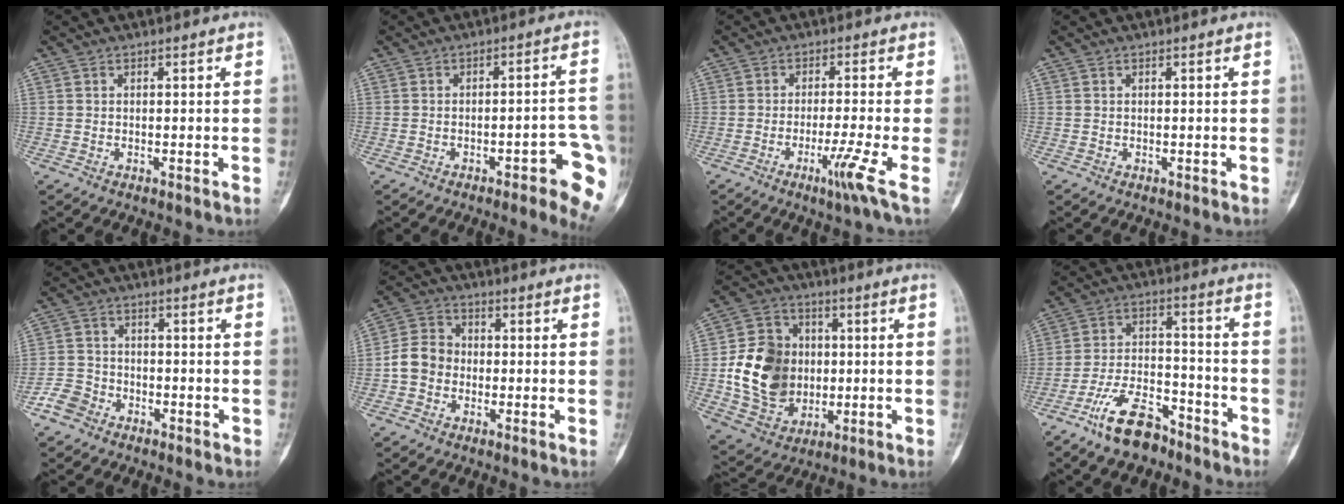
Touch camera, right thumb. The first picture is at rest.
{"total": 11.0, "force": [-5.1, 2.9, 9.3], "torque": [-0.086, 0.030, -0.058]}
{"total": 5.8, "force": [-2.7, -1.1, 5.0], "torque": [-0.094, -0.003, -0.052]}
{"total": 0.0}
{"total": 5.2, "force": [-3.3, 3.9, 1.1], "torque": [-0.003, 0.024, -0.069]}
{"total": 7.4, "force": [-1.3, 6.4, 3.6], "torque": [-0.048, 0.025, -0.037]}
{"total": 17.7, "force": [-0.5, 14.2, 10.6], "torque": [-0.154, 0.009, 0.001]}
{"total": 11.9, "force": [-8.7, 5.3, 6.2], "torque": [-0.102, 0.067, -0.162]}